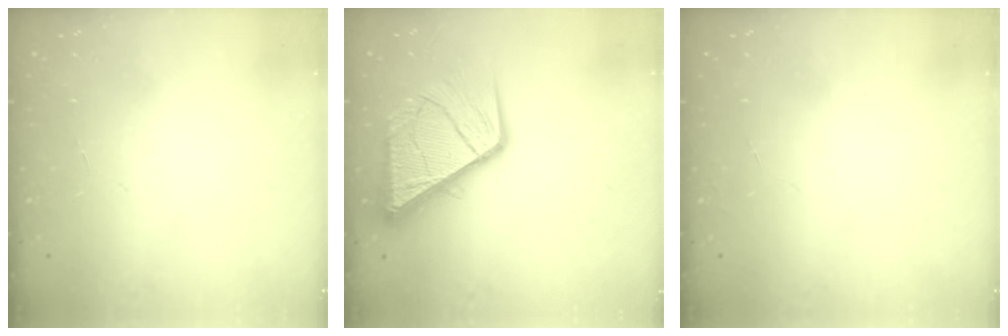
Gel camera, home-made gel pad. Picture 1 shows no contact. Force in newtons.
{"total": 12.9, "press": 12.8, "slide": 1.6}
{"total": 0.0}